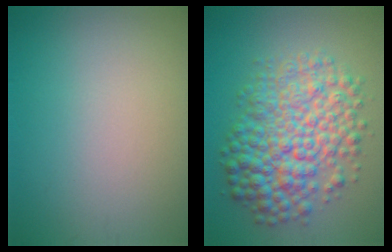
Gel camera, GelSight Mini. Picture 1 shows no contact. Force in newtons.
{"total": 8.2, "press": 8.2, "slide": 0.1}